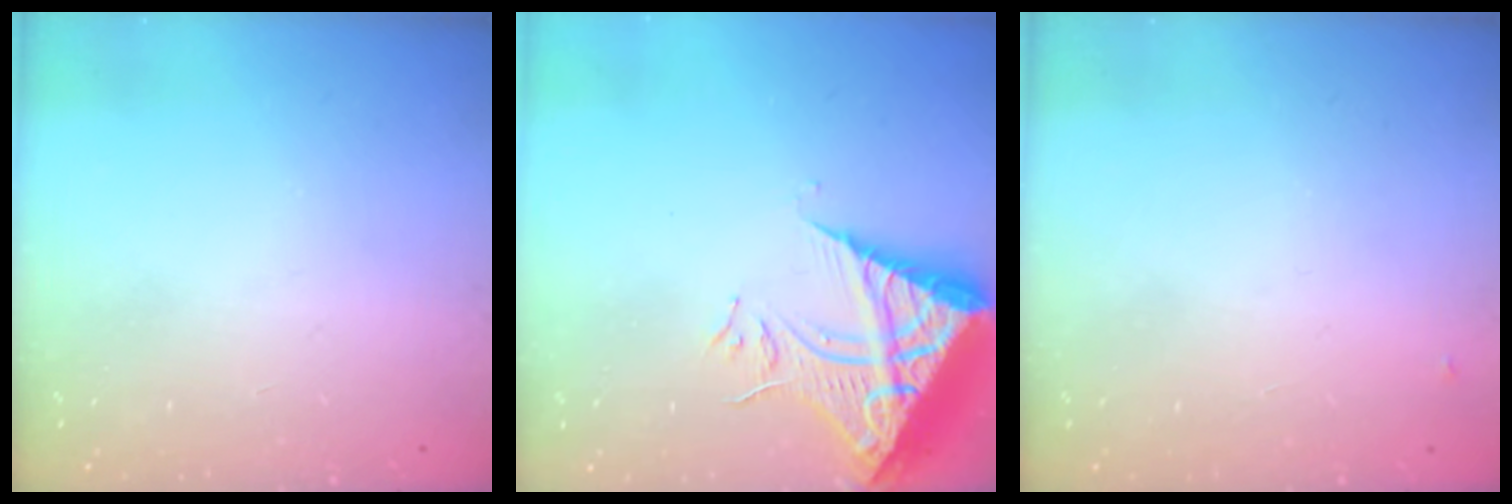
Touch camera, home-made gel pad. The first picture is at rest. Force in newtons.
{"total": 10.3, "press": 10.2, "slide": 1.1}
{"total": 2.8, "press": 2.8, "slide": 0.4}